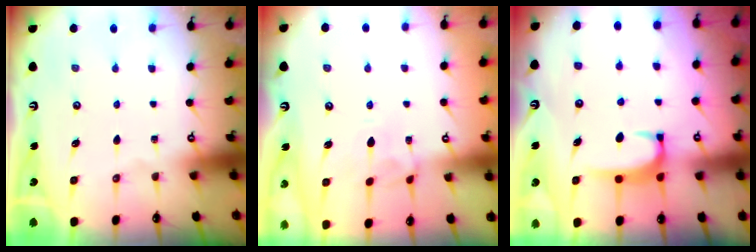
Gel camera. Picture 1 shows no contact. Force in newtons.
{"total": 3.6, "press": 3.6, "slide": 0.5}
{"total": 1.8, "press": 1.7, "slide": 0.6}